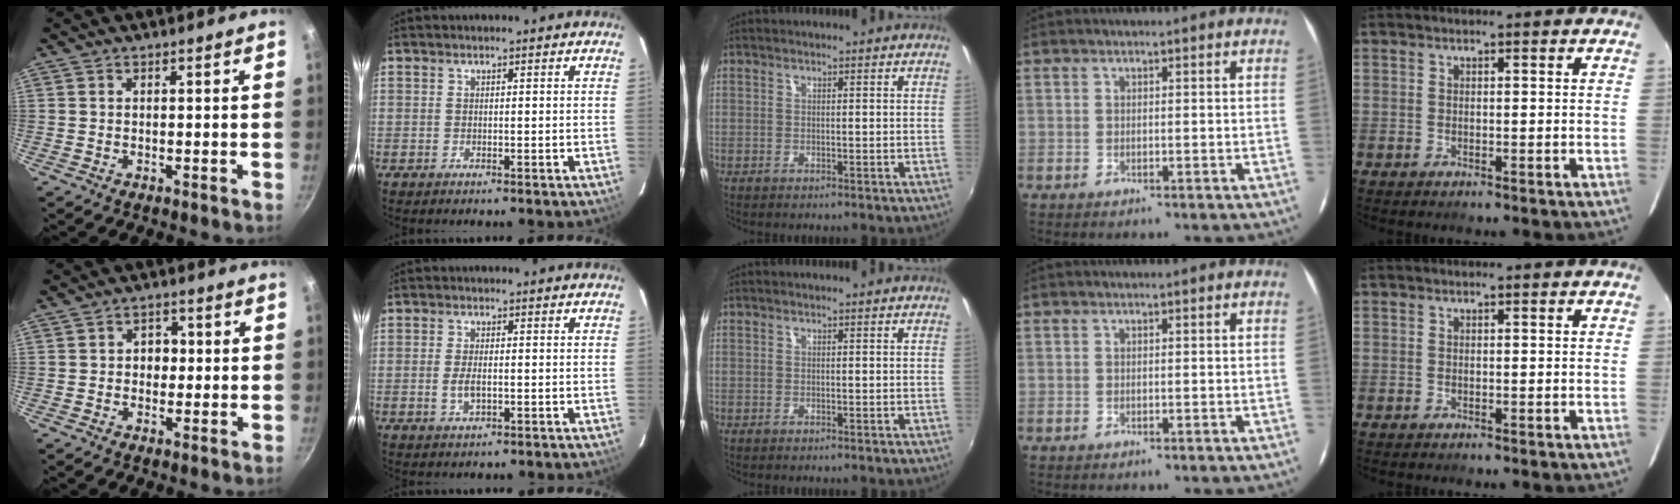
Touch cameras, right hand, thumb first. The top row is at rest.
{"thumb": {"total": 3.9, "force": [0.0, 3.2, 2.1], "torque": [-0.004, 0.006, -0.003]}, "index": {"total": 3.0, "force": [-0.7, 1.3, 2.6], "torque": [-0.051, -0.006, -0.011]}}